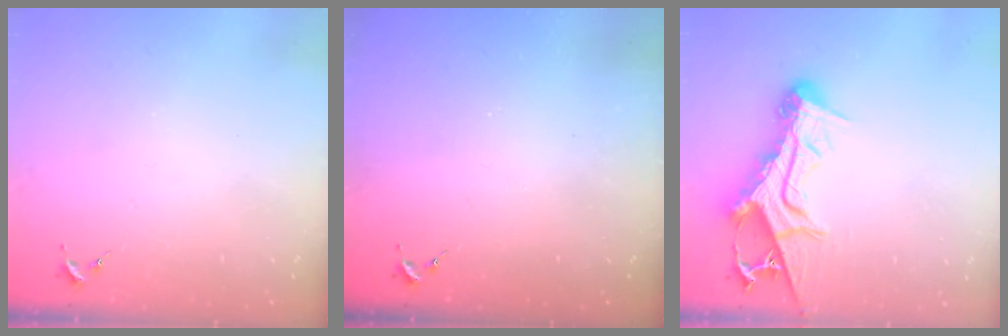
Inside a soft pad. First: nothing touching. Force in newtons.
{"total": 0.0}
{"total": 15.5, "press": 15.5, "slide": 1.3}